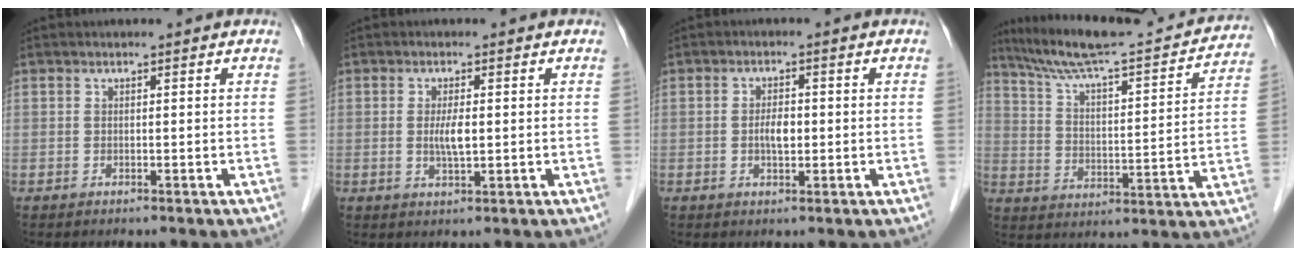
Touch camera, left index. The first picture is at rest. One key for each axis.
{"total": 2.9, "fx": 0.1, "fy": 0.6, "fz": 2.8, "tx": -0.057, "ty": -0.004, "tz": 0.005}
{"total": 2.7, "fx": -0.2, "fy": 1.2, "fz": 2.4, "tx": -0.046, "ty": 0.002, "tz": -0.003}
{"total": 22.3, "fx": 20.3, "fy": 1.8, "fz": 9.1, "tx": -0.149, "ty": -0.008, "tz": 0.290}